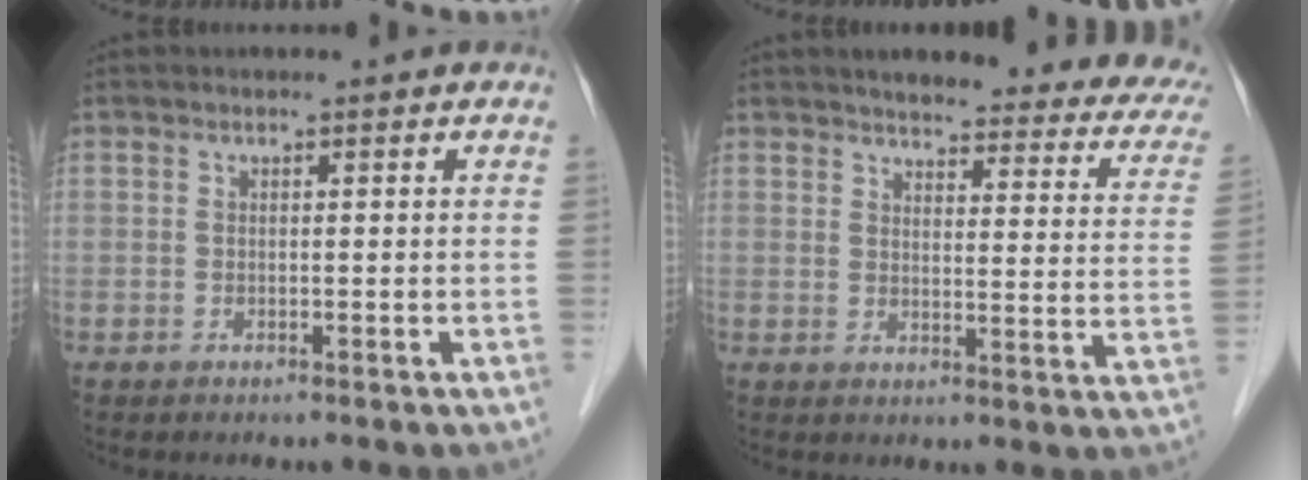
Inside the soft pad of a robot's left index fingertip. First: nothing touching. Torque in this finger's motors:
{"motor_torque": [-0.36, -0.71, 0.43, 0.09]}